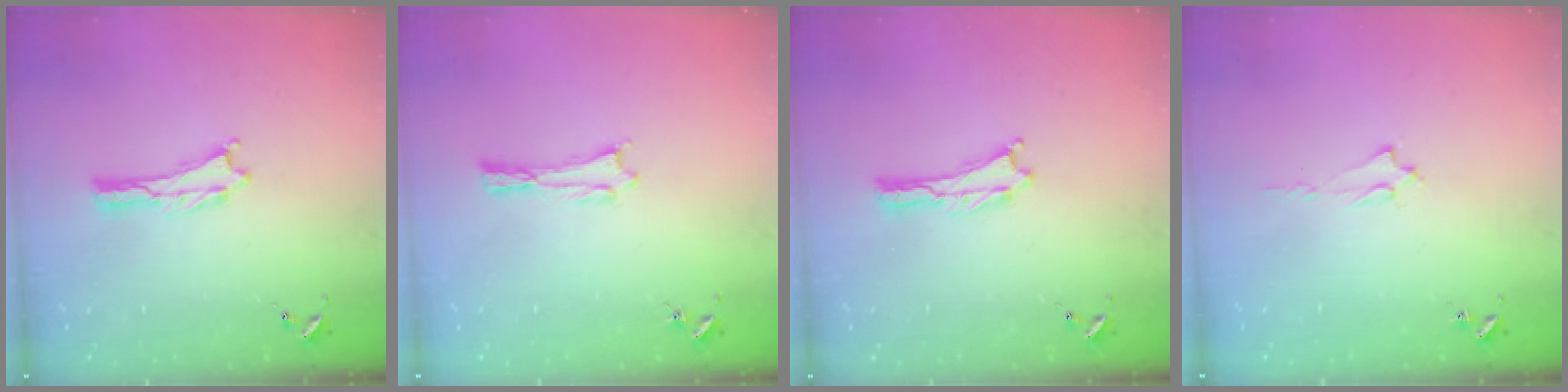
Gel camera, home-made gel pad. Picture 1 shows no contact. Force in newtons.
{"total": 0.0}
{"total": 0.0}
{"total": 1.6, "press": 1.6, "slide": 0.2}